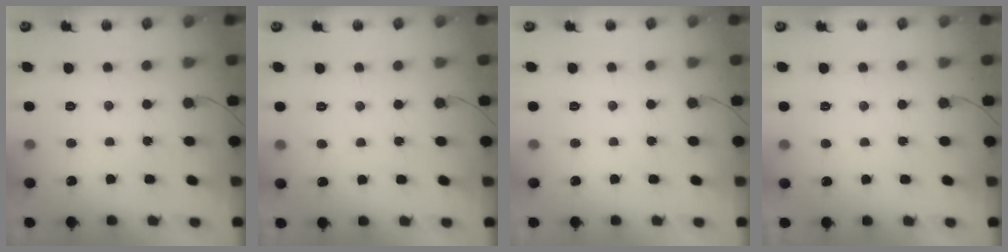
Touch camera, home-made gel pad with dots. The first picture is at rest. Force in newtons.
{"total": 2.9, "press": 2.9, "slide": 0.3}
{"total": 0.0}
{"total": 0.8, "press": 0.6, "slide": 0.4}